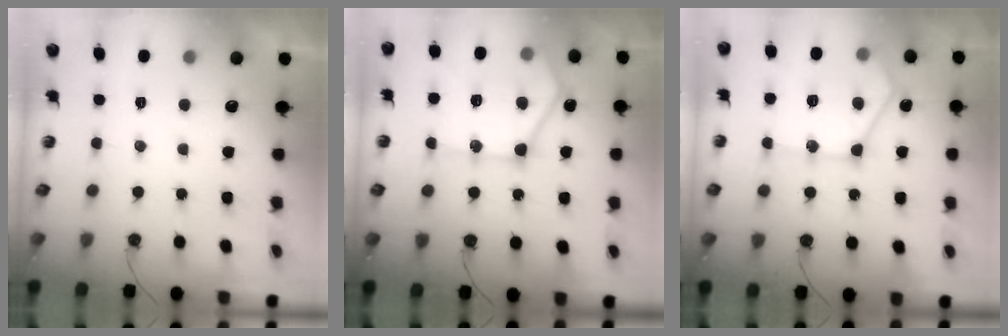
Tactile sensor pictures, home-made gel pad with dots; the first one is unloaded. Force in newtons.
{"total": 23.1, "press": 23.1, "slide": 2.0}
{"total": 19.5, "press": 19.4, "slide": 1.8}